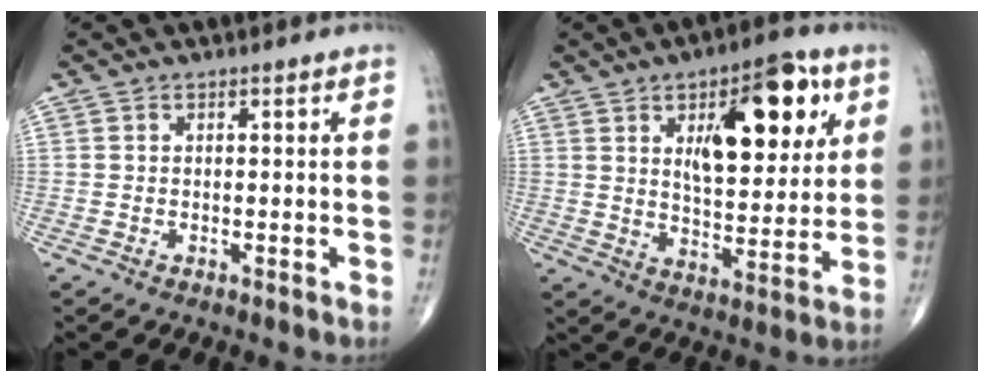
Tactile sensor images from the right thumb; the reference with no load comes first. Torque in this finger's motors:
{"motor_torque": [-0.50, 2.24, 1.26, 0.82, 0.10]}